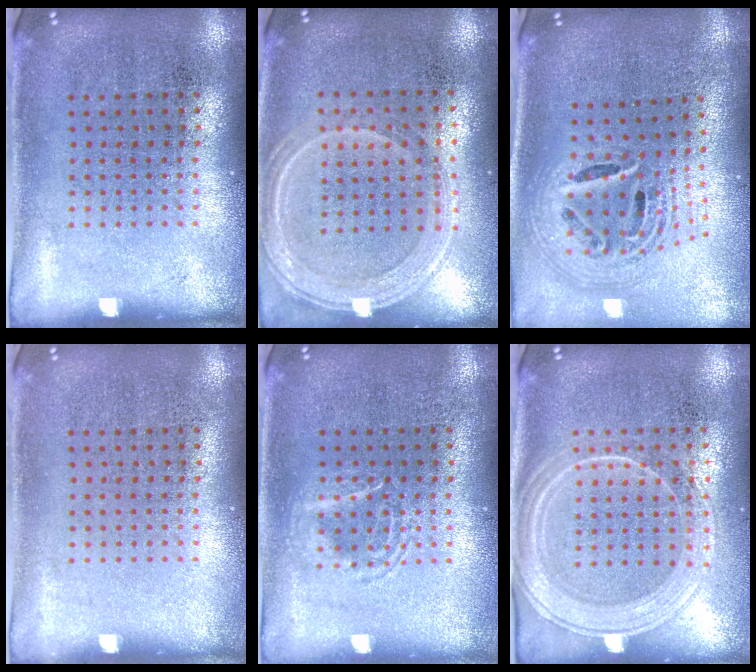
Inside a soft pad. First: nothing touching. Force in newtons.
{"total": 1.3, "press": 1.2, "slide": 0.3}
{"total": 2.6, "press": 1.8, "slide": 1.8}
{"total": 0.0}
{"total": 1.6, "press": 1.6, "slide": 0.2}
{"total": 2.0, "press": 1.9, "slide": 0.7}